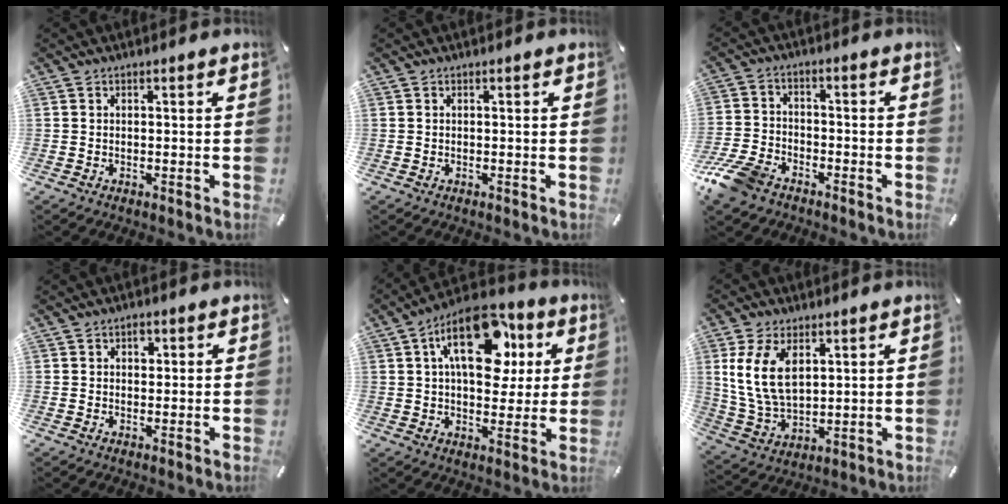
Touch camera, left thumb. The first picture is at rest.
{"total": 0.0}
{"total": 9.0, "force": [-6.5, 4.9, 4.0], "torque": [-0.092, 0.029, -0.126]}
{"total": 1.7, "force": [0.6, 1.4, 0.9], "torque": [-0.003, -0.001, 0.006]}
{"total": 19.4, "force": [6.9, 11.3, 14.2], "torque": [-0.212, -0.019, 0.116]}
{"total": 11.3, "force": [3.8, 7.2, 7.8], "torque": [-0.184, -0.007, 0.070]}